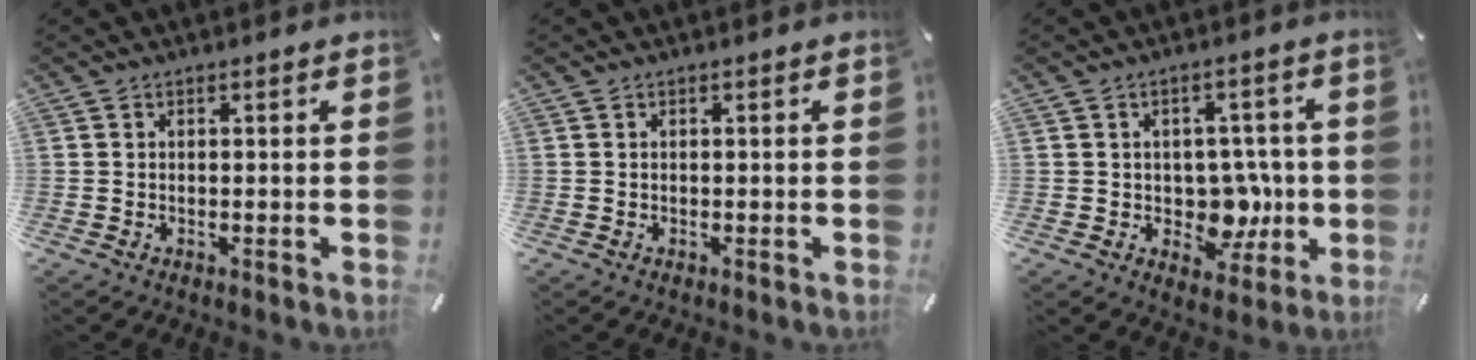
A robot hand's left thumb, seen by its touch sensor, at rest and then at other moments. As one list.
[{"total": 0.0}, {"total": 8.9, "force": [-0.6, 7.5, 4.7], "torque": [-0.038, 0.000, -0.004]}]